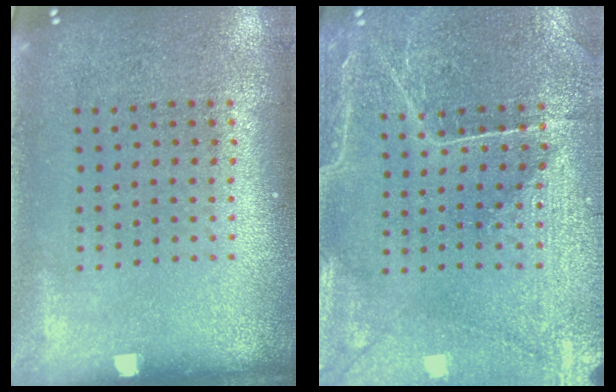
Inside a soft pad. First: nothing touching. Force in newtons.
{"total": 1.3, "press": 1.3, "slide": 0.3}